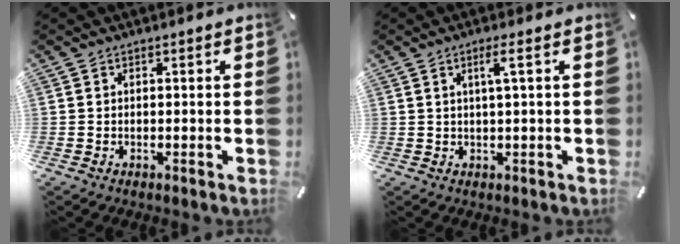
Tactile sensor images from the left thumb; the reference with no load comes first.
{"total": 3.5, "force": [1.1, 0.0, 3.3], "torque": [-0.065, -0.002, 0.015]}